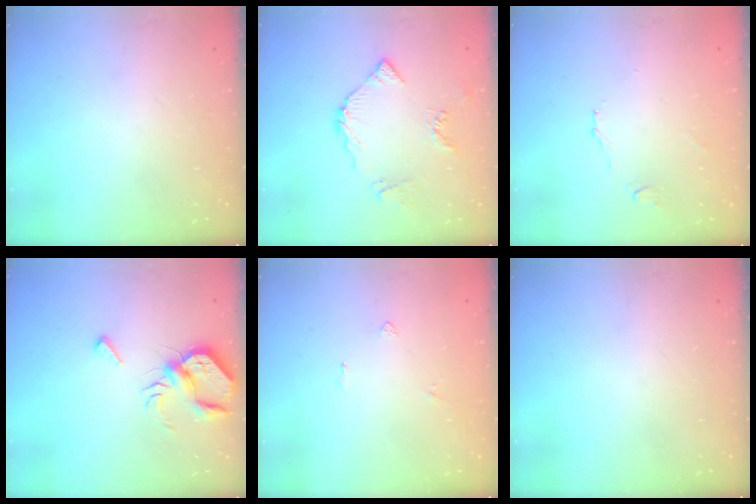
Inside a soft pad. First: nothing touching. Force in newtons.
{"total": 7.9, "press": 7.8, "slide": 0.5}
{"total": 2.7, "press": 2.6, "slide": 0.6}
{"total": 7.5, "press": 7.5, "slide": 0.6}
{"total": 2.0, "press": 2.0, "slide": 0.5}
{"total": 0.0}